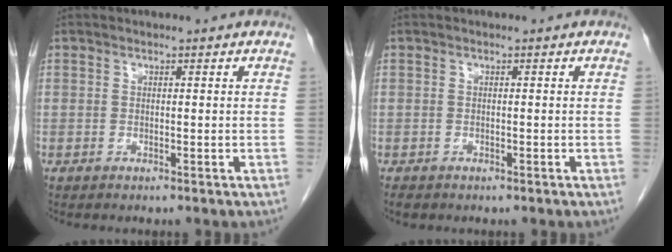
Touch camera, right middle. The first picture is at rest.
{"total": 1.2, "force": [-0.9, 0.7, 0.4], "torque": [-0.013, -0.002, -0.012]}